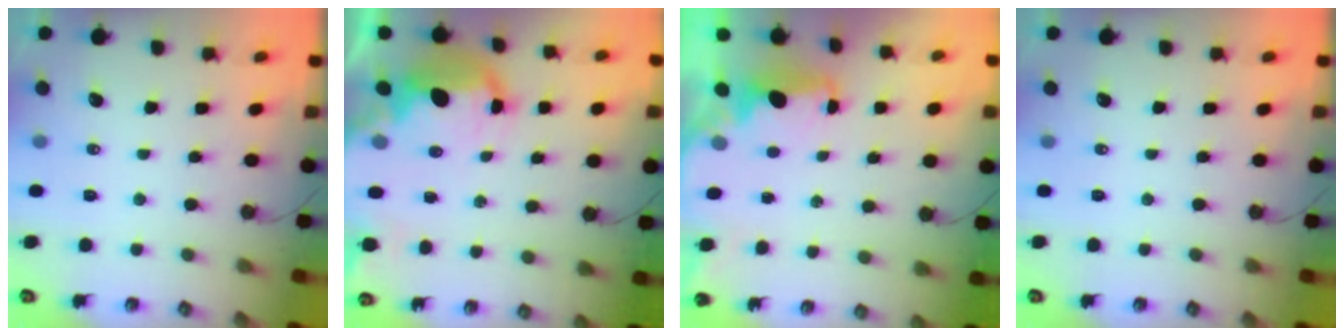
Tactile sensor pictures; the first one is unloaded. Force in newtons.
{"total": 9.8, "press": 9.8, "slide": 0.6}
{"total": 2.1, "press": 2.0, "slide": 0.8}
{"total": 0.0}